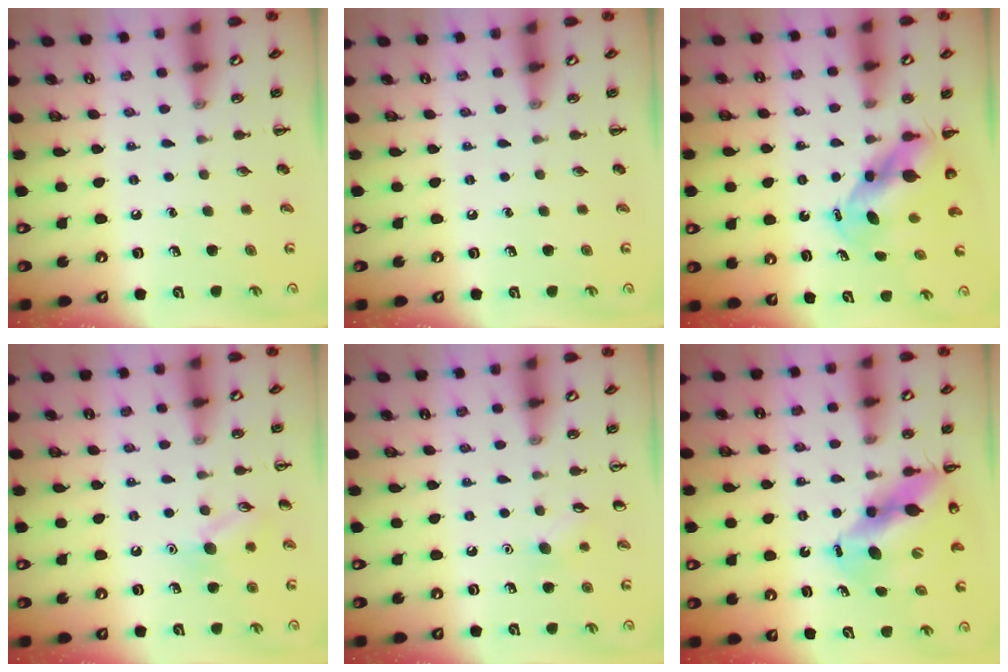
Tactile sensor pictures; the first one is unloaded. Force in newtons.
{"total": 0.0}
{"total": 5.7, "press": 5.6, "slide": 1.2}
{"total": 8.8, "press": 8.7, "slide": 1.2}
{"total": 6.0, "press": 5.8, "slide": 1.7}
{"total": 11.7, "press": 11.3, "slide": 3.0}